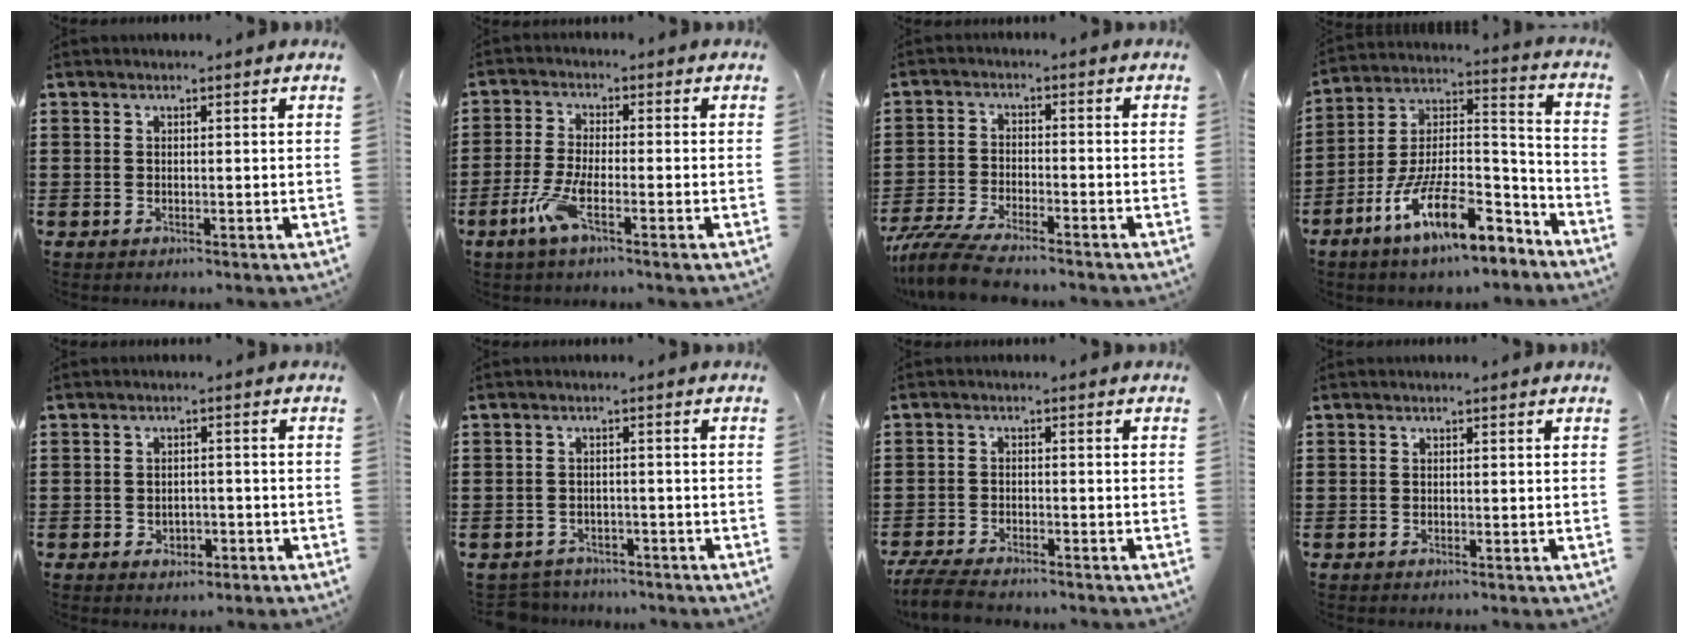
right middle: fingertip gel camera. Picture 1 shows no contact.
{"total": 5.8, "force": [-2.7, 1.2, 5.0], "torque": [-0.117, -0.014, -0.054]}
{"total": 6.0, "force": [-5.4, 0.6, 2.6], "torque": [-0.075, -0.015, -0.109]}
{"total": 14.4, "force": [-9.7, 4.1, 9.8], "torque": [-0.194, 0.014, -0.185]}
{"total": 2.2, "force": [-1.2, 1.4, 1.1], "torque": [-0.025, 0.004, -0.026]}
{"total": 2.4, "force": [-2.3, 0.6, -0.2], "torque": [-0.007, -0.002, -0.051]}
{"total": 4.3, "force": [-4.0, 0.5, 1.5], "torque": [-0.046, -0.011, -0.083]}
{"total": 0.0}